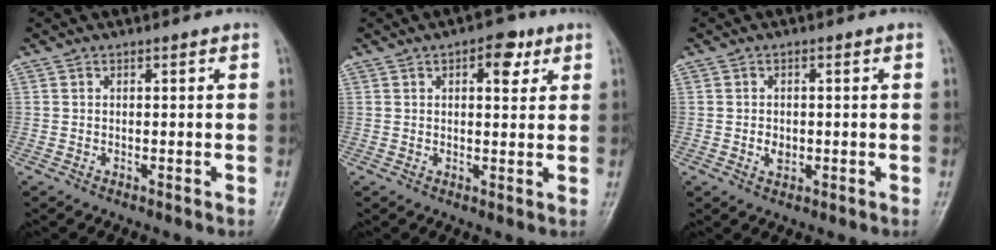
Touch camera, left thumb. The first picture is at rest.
{"total": 5.3, "force": [2.5, 2.7, 3.8], "torque": [-0.032, -0.005, 0.029]}
{"total": 2.2, "force": [-0.4, 1.7, 1.4], "torque": [-0.017, 0.001, -0.003]}